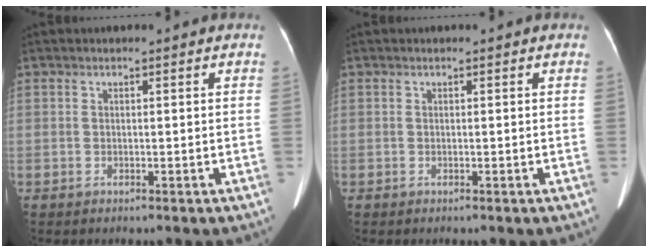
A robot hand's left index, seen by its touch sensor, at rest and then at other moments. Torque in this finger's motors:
{"motor_torque": [0.03, 0.03, 0.02, 0.01]}